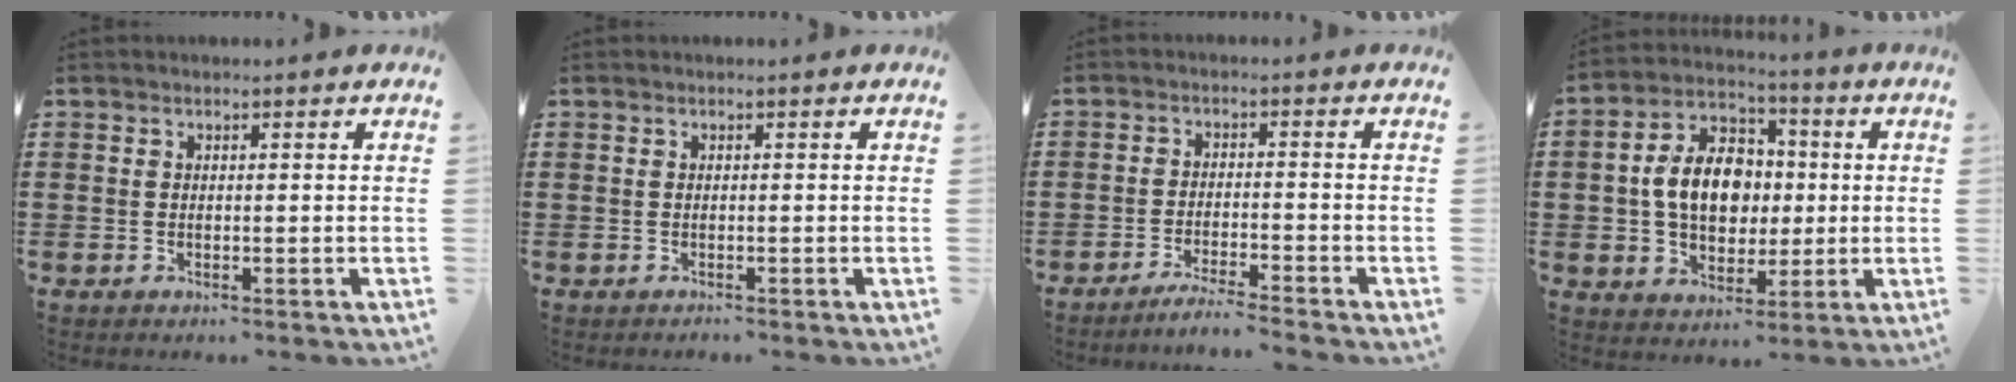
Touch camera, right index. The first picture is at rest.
{"total": 0.0}
{"total": 3.1, "force": [-3.0, -0.4, 0.9], "torque": [-0.017, -0.002, -0.059]}
{"total": 10.6, "force": [0.1, 7.6, 7.4], "torque": [-0.156, 0.017, -0.003]}